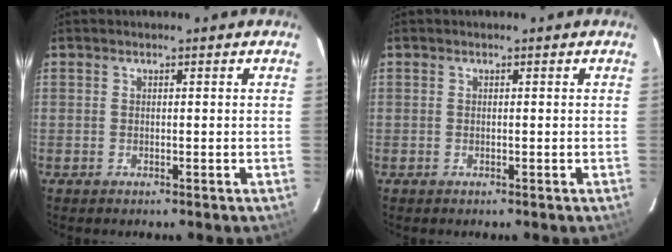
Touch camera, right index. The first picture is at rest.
{"total": 0.0}